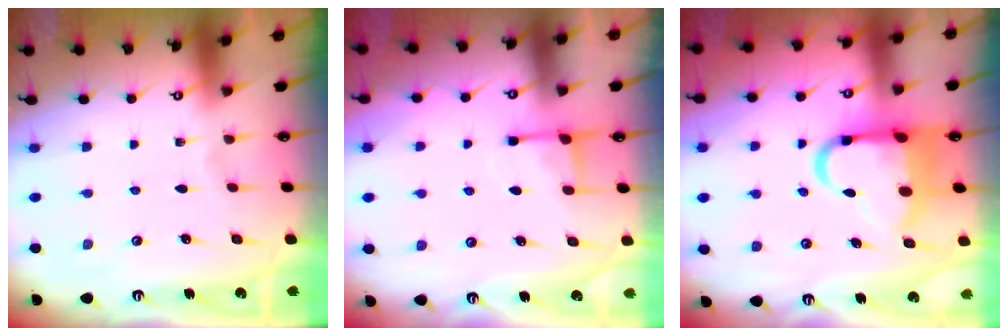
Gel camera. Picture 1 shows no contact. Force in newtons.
{"total": 3.7, "press": 3.6, "slide": 0.7}
{"total": 13.2, "press": 12.9, "slide": 2.9}